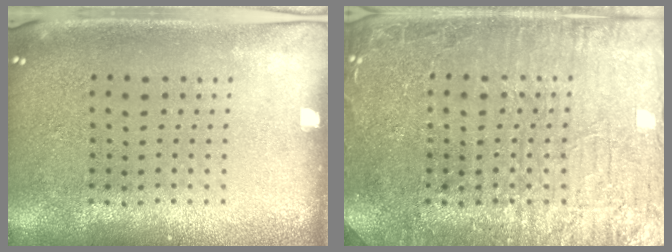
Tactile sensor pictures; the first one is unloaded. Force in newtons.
{"total": 4.1, "press": 4.1, "slide": 0.6}